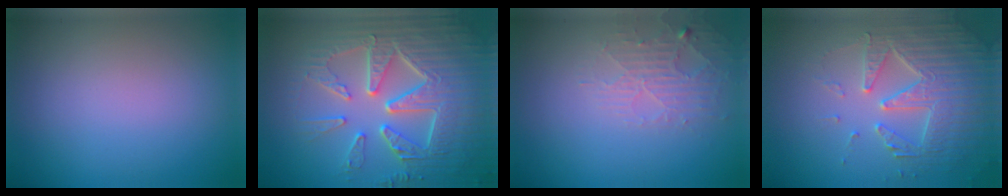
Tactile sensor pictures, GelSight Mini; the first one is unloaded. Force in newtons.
{"total": 9.3, "press": 6.4, "slide": 6.7}
{"total": 2.6, "press": 2.6, "slide": 0.4}
{"total": 4.5, "press": 4.4, "slide": 0.6}